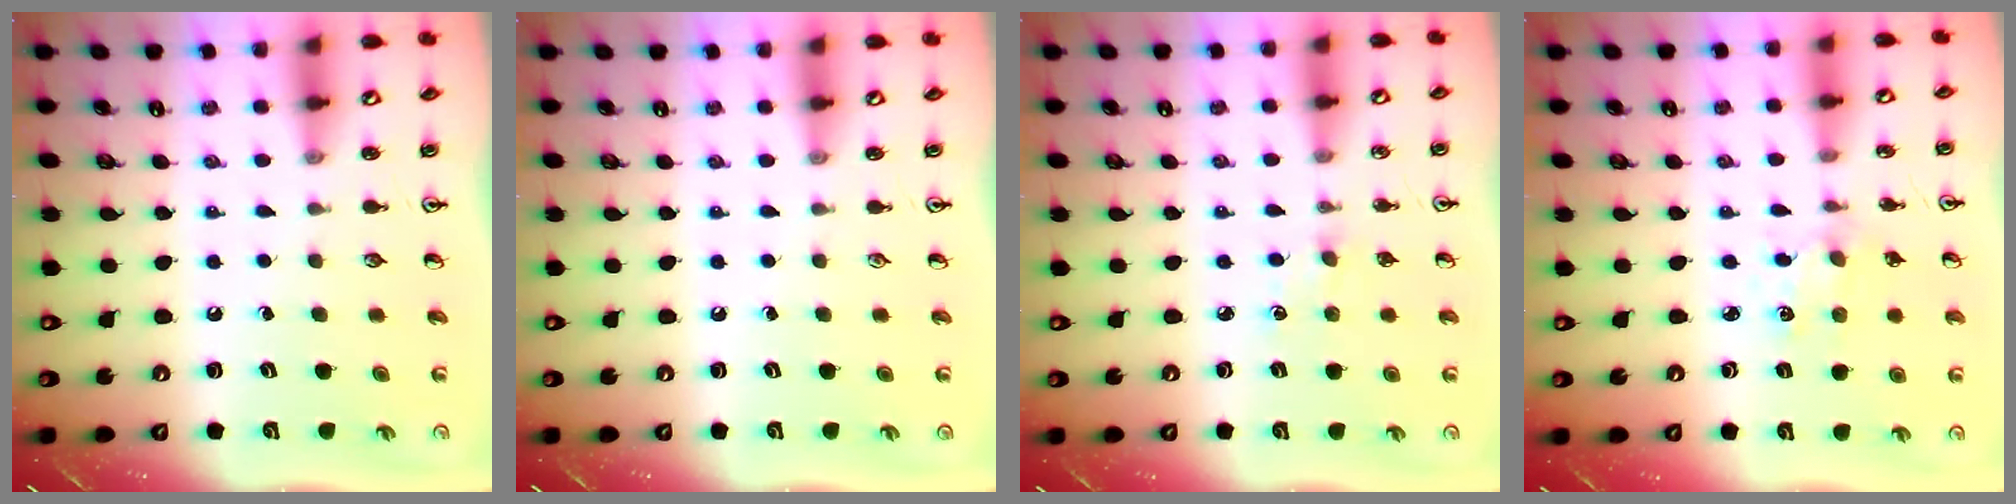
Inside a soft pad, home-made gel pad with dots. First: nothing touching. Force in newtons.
{"total": 0.0}
{"total": 3.2, "press": 3.2, "slide": 0.5}
{"total": 1.8, "press": 1.8, "slide": 0.2}